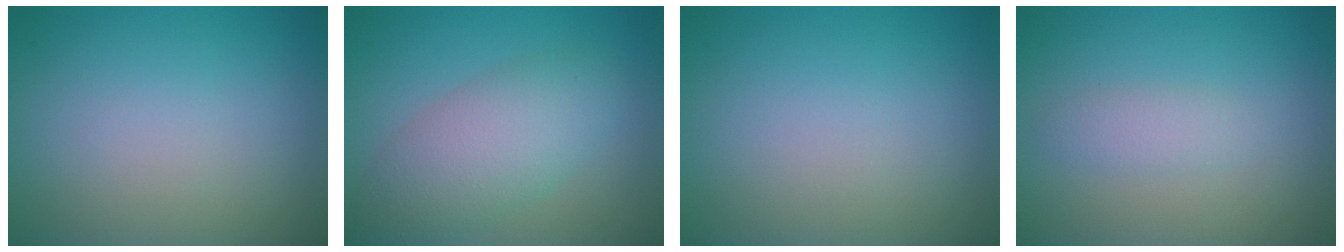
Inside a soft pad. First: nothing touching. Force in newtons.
{"total": 5.3, "press": 5.3, "slide": 0.4}
{"total": 0.0}
{"total": 1.4, "press": 1.4, "slide": 0.0}